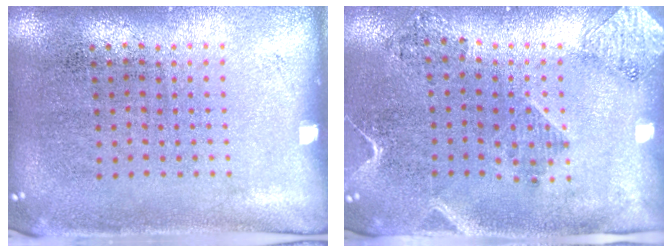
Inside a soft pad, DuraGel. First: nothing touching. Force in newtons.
{"total": 1.9, "press": 1.6, "slide": 1.0}